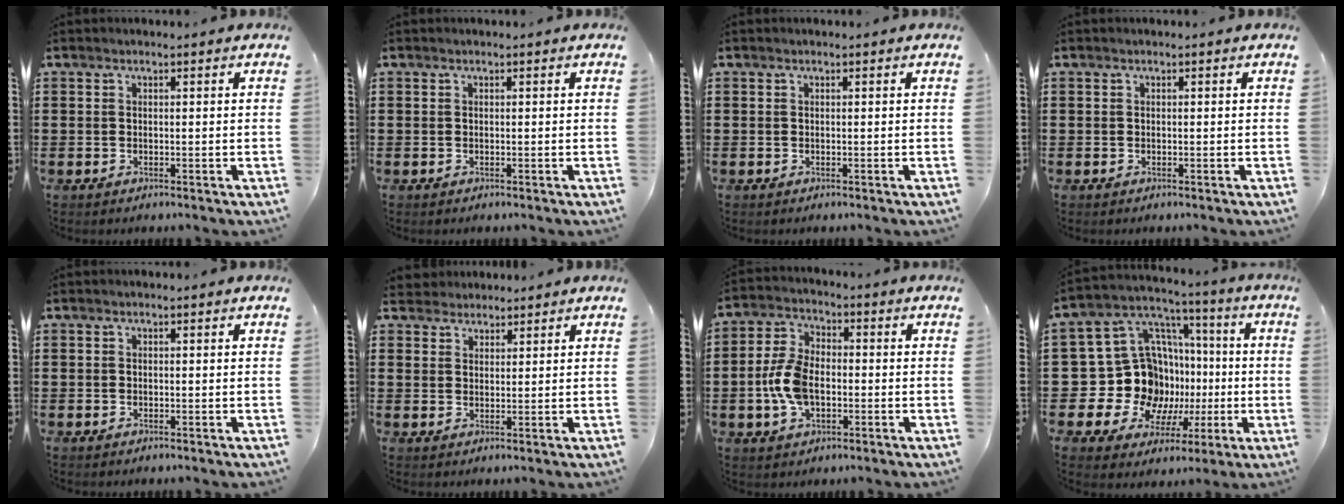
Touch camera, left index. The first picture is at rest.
{"total": 0.0}
{"total": 0.0}
{"total": 0.0}
{"total": 0.0}
{"total": 2.6, "force": [2.2, 1.2, -0.4], "torque": [-0.002, 0.006, 0.044]}
{"total": 8.1, "force": [-1.4, 4.8, 6.3], "torque": [-0.160, -0.001, -0.034]}
{"total": 16.8, "force": [-2.0, 15.3, 6.8], "torque": [-0.164, -0.020, 0.002]}